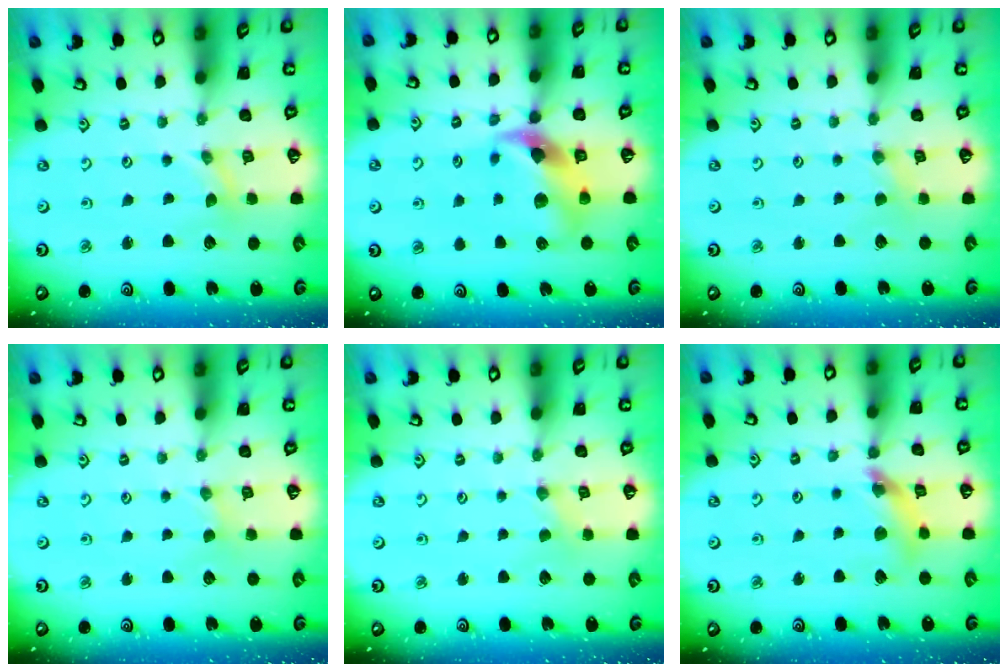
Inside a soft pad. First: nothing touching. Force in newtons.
{"total": 10.4, "press": 10.3, "slide": 1.2}
{"total": 0.5, "press": 0.5, "slide": 0.1}
{"total": 0.0}
{"total": 0.0}
{"total": 11.6, "press": 11.5, "slide": 1.6}